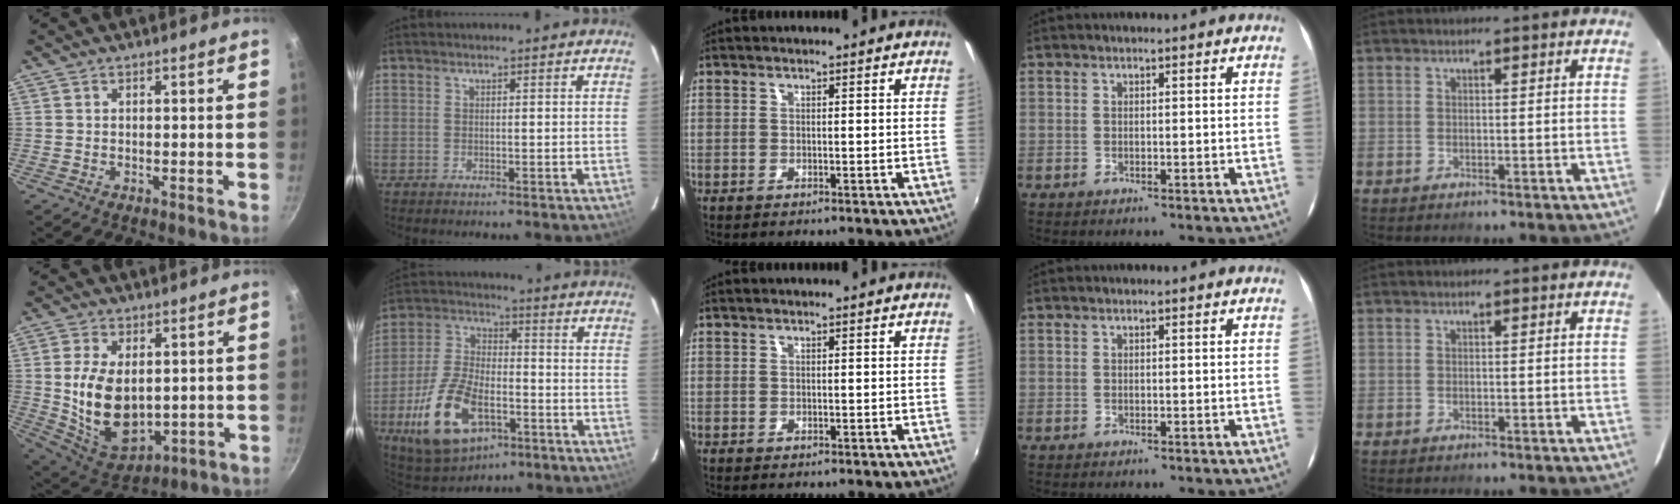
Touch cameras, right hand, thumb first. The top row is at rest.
{"thumb": {"total": 14.8, "force": [1.2, 9.2, 11.5], "torque": [-0.187, -0.022, 0.046]}, "index": {"total": 17.1, "force": [-7.2, 9.0, 12.6], "torque": [-0.279, -0.012, -0.123]}}